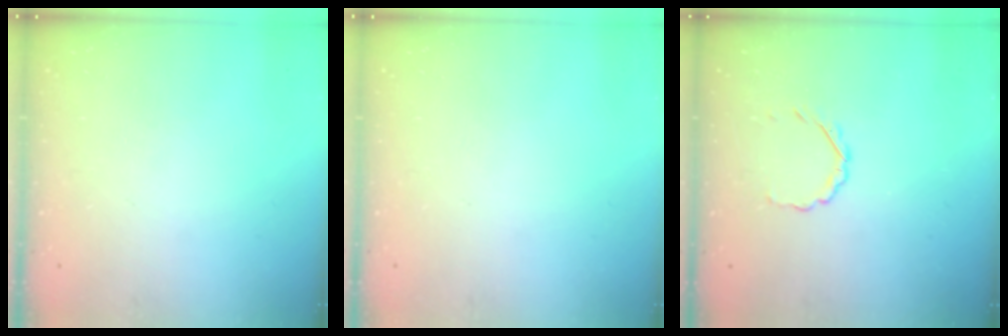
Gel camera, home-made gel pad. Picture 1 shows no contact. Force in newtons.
{"total": 0.0}
{"total": 2.7, "press": 2.5, "slide": 0.9}